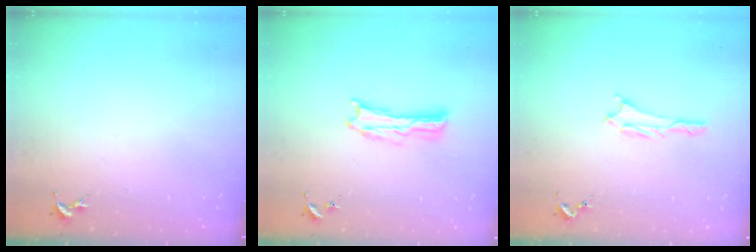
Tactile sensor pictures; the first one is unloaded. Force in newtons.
{"total": 0.8, "press": 0.8, "slide": 0.2}
{"total": 1.1, "press": 1.0, "slide": 0.1}